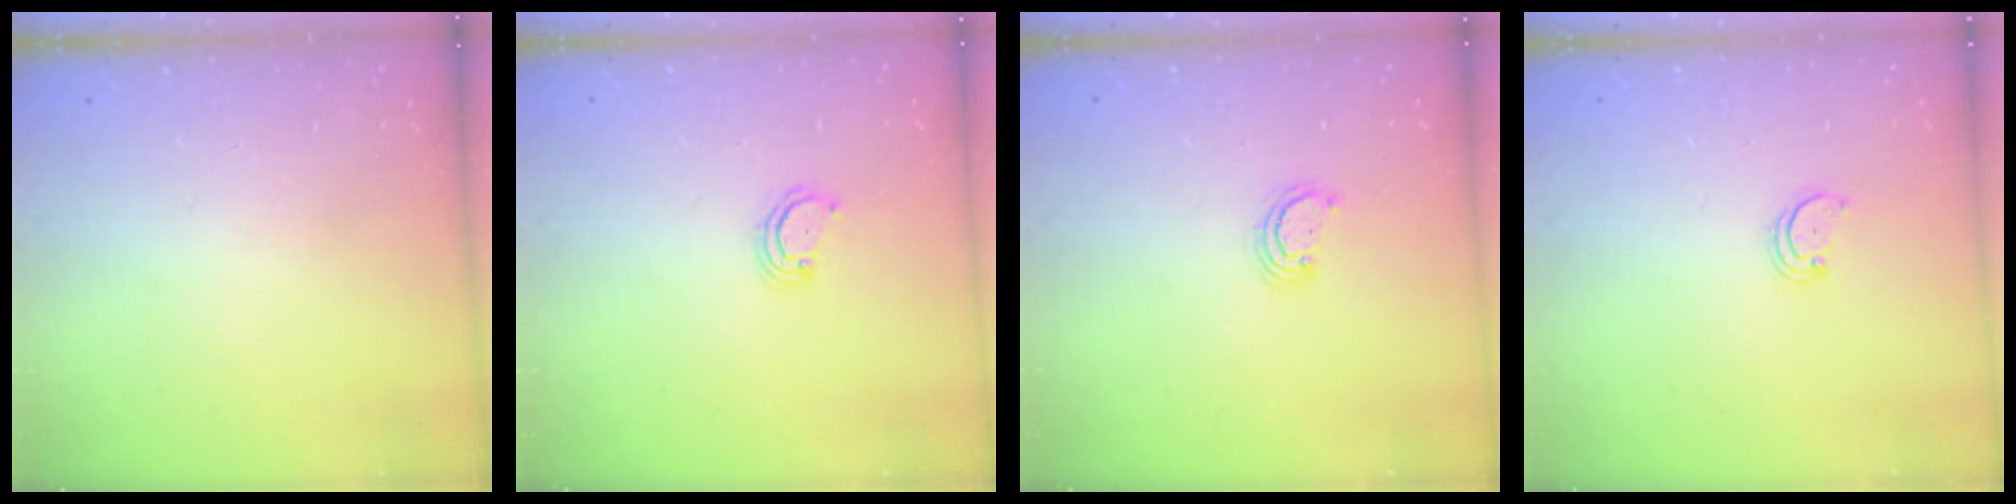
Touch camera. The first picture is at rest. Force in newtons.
{"total": 2.9, "press": 2.9, "slide": 0.3}
{"total": 2.5, "press": 2.5, "slide": 0.3}
{"total": 2.2, "press": 2.2, "slide": 0.2}